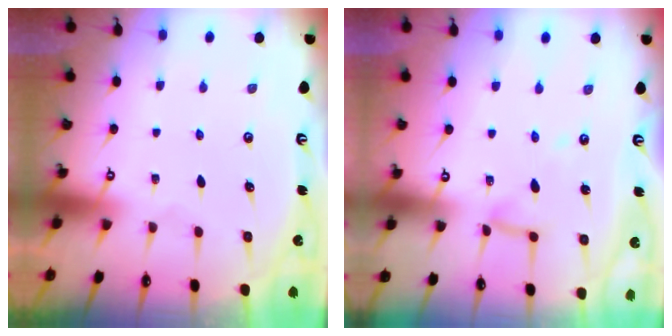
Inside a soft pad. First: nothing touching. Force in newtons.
{"total": 7.6, "press": 7.5, "slide": 0.6}